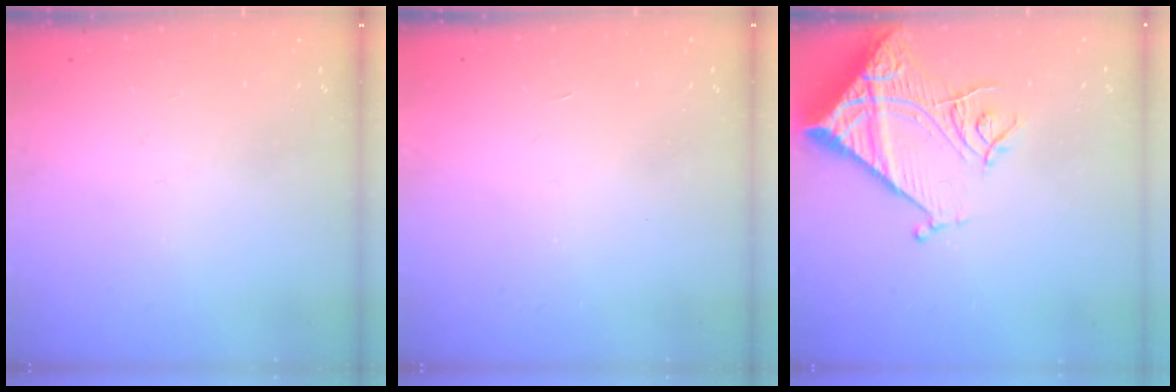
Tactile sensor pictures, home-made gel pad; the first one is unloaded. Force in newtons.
{"total": 1.7, "press": 1.7, "slide": 0.1}
{"total": 15.5, "press": 15.3, "slide": 1.9}